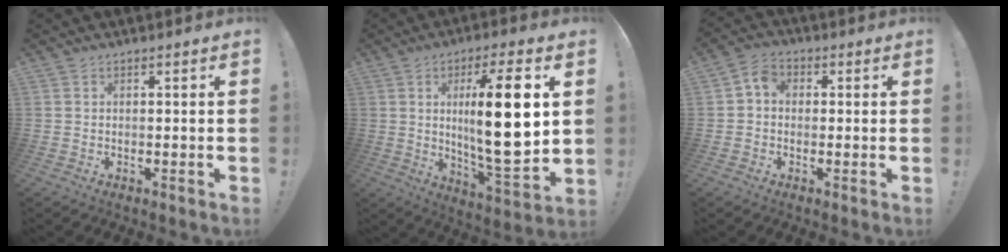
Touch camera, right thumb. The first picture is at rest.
{"total": 19.6, "force": [3.1, 4.5, 18.8], "torque": [-0.307, -0.024, 0.033]}
{"total": 4.8, "force": [0.0, 3.8, 2.9], "torque": [-0.046, 0.012, 0.001]}